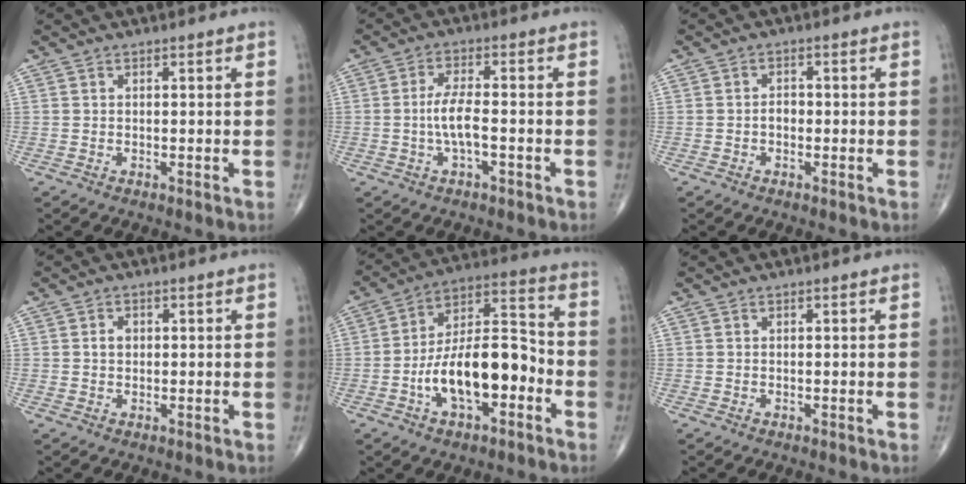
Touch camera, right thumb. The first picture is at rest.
{"total": 7.0, "force": [-1.4, 2.2, 6.5], "torque": [-0.146, 0.020, -0.028]}
{"total": 1.8, "force": [-0.5, 1.3, 1.1], "torque": [-0.009, 0.006, -0.012]}
{"total": 1.7, "force": [0.3, 1.4, 0.9], "torque": [-0.008, 0.003, 0.005]}
{"total": 16.7, "force": [-4.9, 8.0, 13.8], "torque": [-0.218, 0.047, -0.085]}
{"total": 0.0}